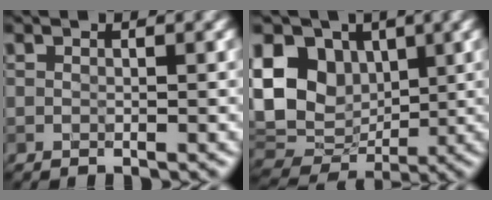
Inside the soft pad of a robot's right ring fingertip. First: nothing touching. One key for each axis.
{"total": 13.2, "fx": 2.9, "fy": 10.2, "fz": 7.8, "tx": -0.147, "ty": 0.017, "tz": 0.043}